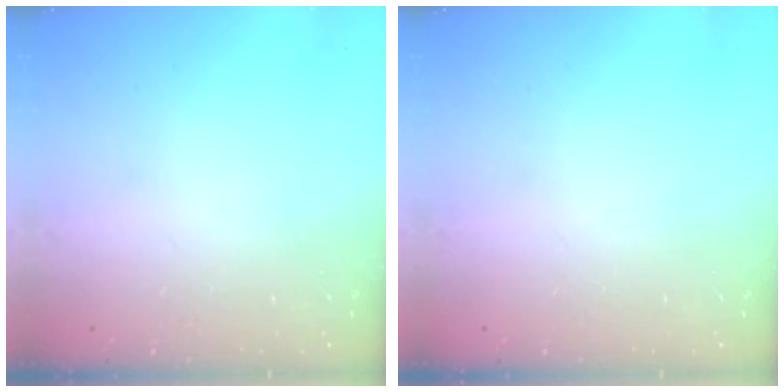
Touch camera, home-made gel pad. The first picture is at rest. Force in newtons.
{"total": 0.0}